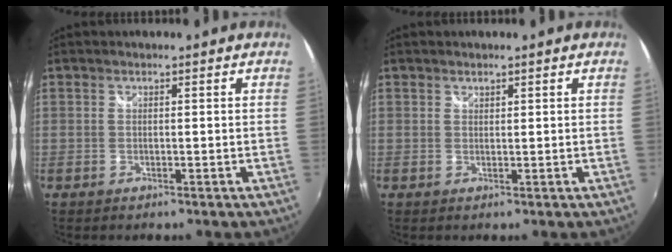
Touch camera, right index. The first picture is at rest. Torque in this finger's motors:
{"motor_torque": [-0.02, 0.04, -0.02, 0.00]}